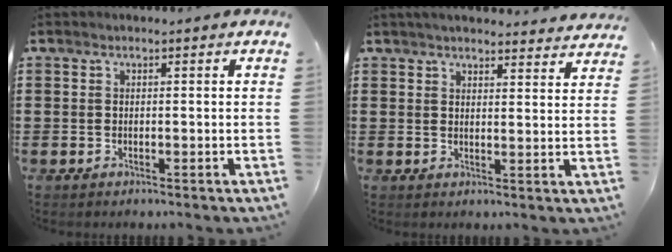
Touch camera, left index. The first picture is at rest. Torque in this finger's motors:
{"motor_torque": [1.42, -0.72, 0.39, 0.05]}